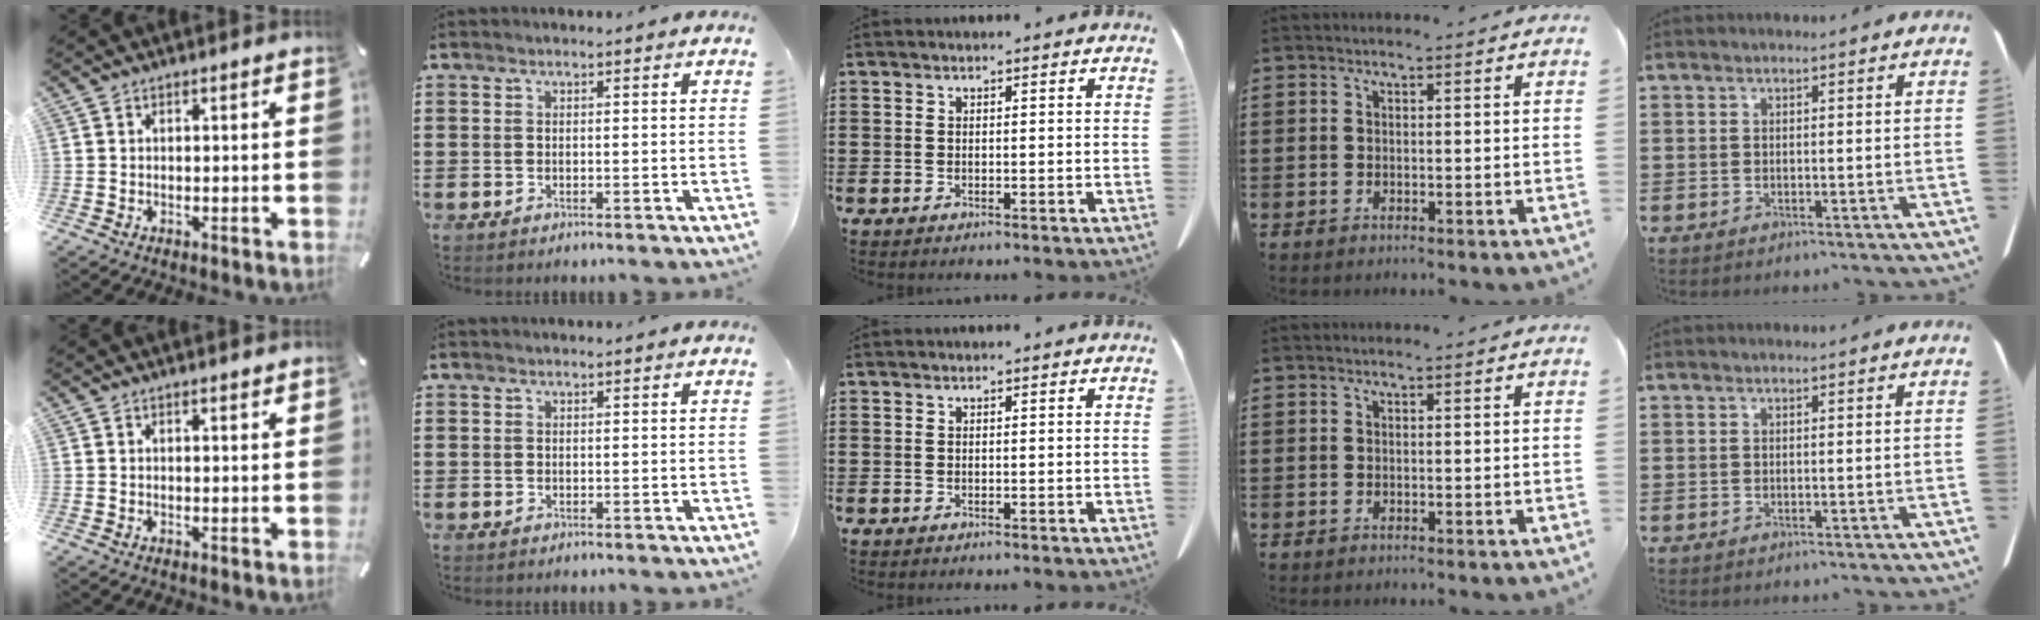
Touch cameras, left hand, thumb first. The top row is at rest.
{"thumb": {"total": 0.7, "force": [0.5, 0.2, 0.5], "torque": [-0.011, 0.000, 0.009]}}